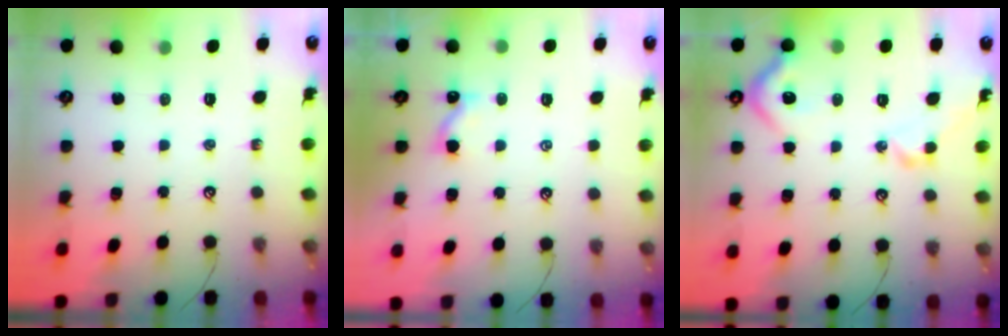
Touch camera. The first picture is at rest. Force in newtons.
{"total": 1.9, "press": 1.9, "slide": 0.3}
{"total": 7.9, "press": 7.7, "slide": 1.5}